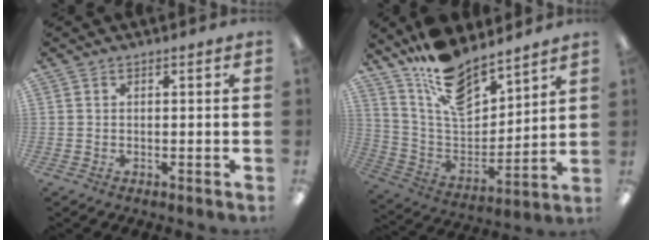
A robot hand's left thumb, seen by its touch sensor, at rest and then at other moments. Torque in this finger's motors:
{"motor_torque": [0.42, 0.32, 1.08, -1.69, 0.13]}